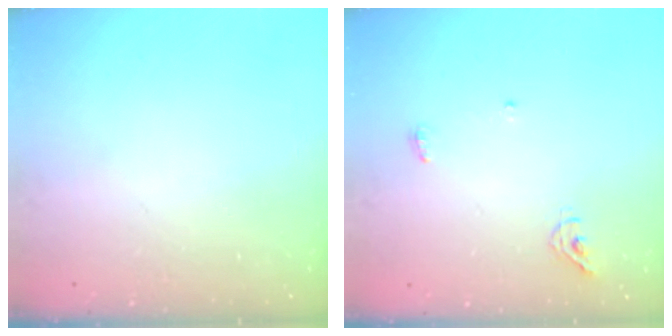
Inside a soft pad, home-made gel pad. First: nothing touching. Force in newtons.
{"total": 5.1, "press": 5.0, "slide": 0.8}